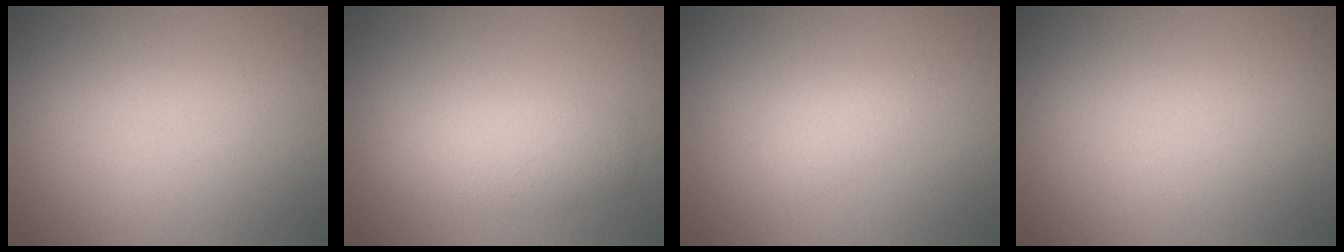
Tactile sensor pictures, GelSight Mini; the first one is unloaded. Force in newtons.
{"total": 3.0, "press": 3.0, "slide": 0.2}
{"total": 1.0, "press": 1.0, "slide": 0.1}
{"total": 0.0}